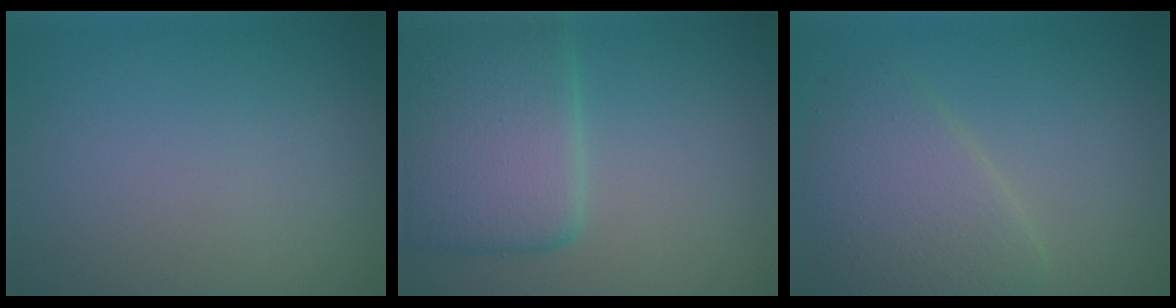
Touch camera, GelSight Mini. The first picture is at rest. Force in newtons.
{"total": 6.9, "press": 6.9, "slide": 0.5}
{"total": 4.7, "press": 4.7, "slide": 0.2}